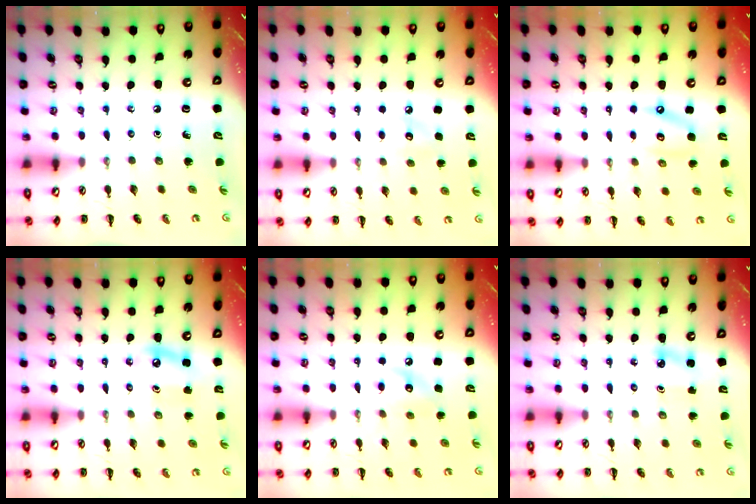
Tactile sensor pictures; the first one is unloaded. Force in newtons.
{"total": 5.2, "press": 4.9, "slide": 1.4}
{"total": 8.0, "press": 7.9, "slide": 1.1}
{"total": 6.0, "press": 5.9, "slide": 1.4}
{"total": 7.6, "press": 7.5, "slide": 0.6}
{"total": 2.9, "press": 2.8, "slide": 0.5}